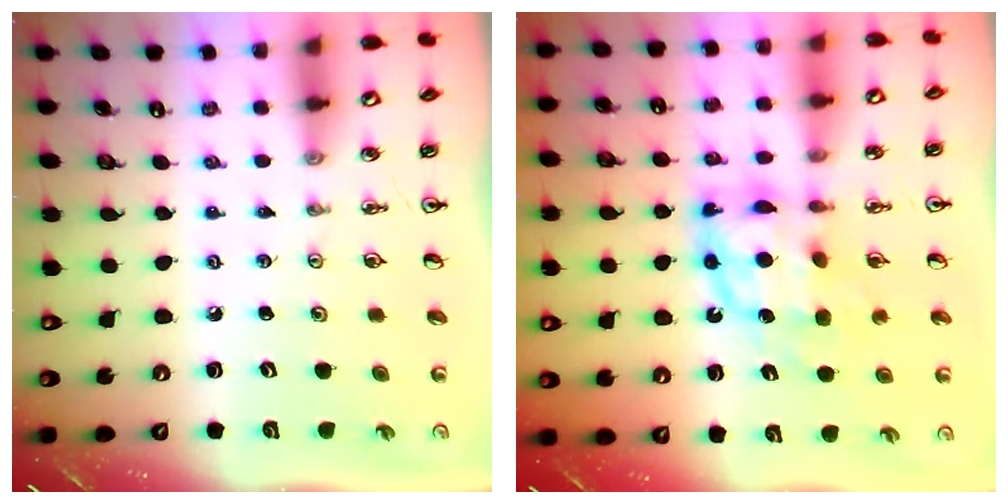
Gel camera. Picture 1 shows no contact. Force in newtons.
{"total": 11.1, "press": 11.0, "slide": 0.9}